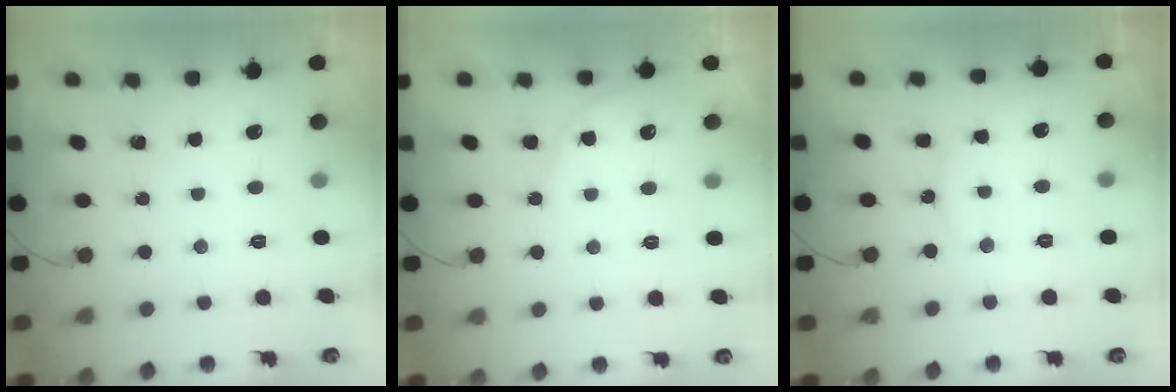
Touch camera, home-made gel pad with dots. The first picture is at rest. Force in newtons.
{"total": 6.9, "press": 6.9, "slide": 0.6}
{"total": 8.6, "press": 8.6, "slide": 0.2}